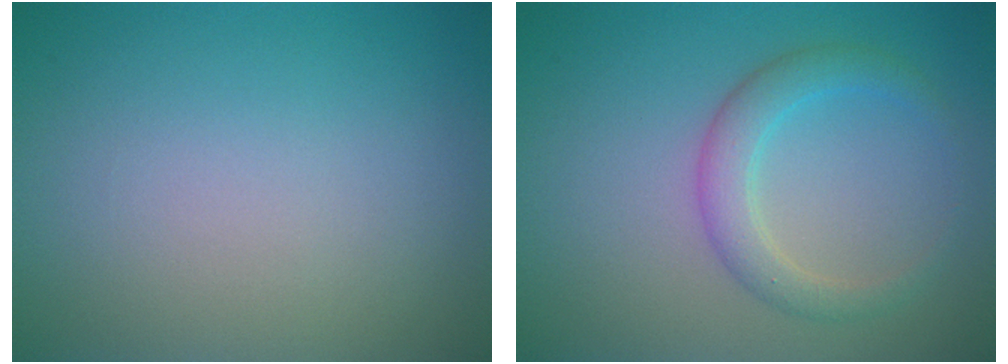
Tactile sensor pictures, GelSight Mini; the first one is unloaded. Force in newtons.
{"total": 2.8, "press": 2.8, "slide": 0.1}